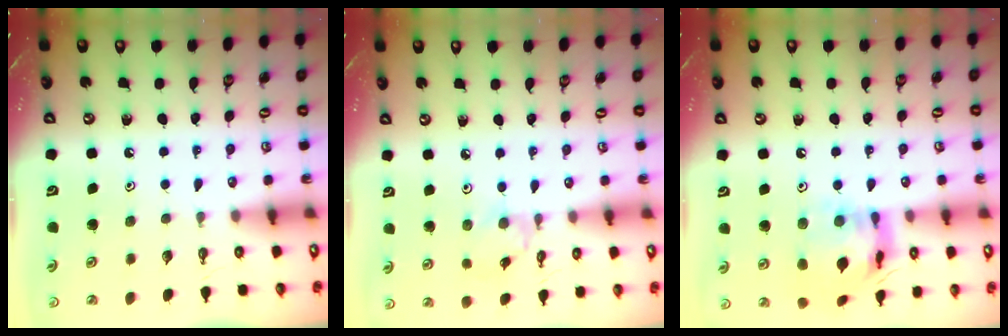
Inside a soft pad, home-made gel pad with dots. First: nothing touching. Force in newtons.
{"total": 1.4, "press": 1.4, "slide": 0.1}
{"total": 15.9, "press": 15.8, "slide": 1.4}